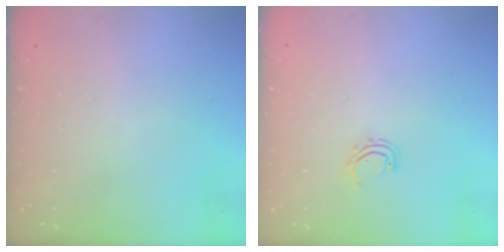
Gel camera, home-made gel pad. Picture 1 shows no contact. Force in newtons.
{"total": 4.4, "press": 4.2, "slide": 1.0}